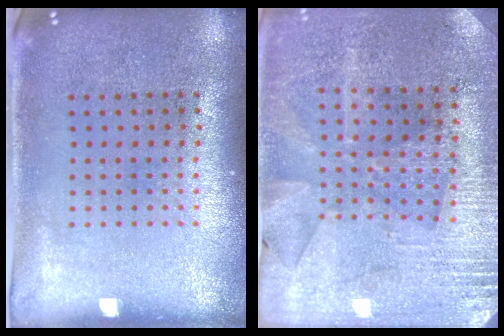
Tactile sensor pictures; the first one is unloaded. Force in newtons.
{"total": 2.8, "press": 2.7, "slide": 0.6}